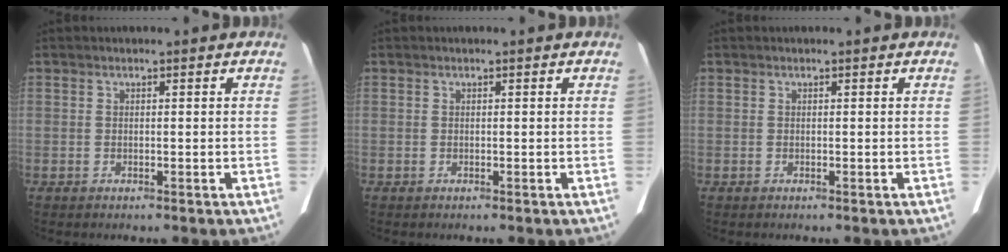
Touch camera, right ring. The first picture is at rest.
{"total": 0.0}
{"total": 0.0}